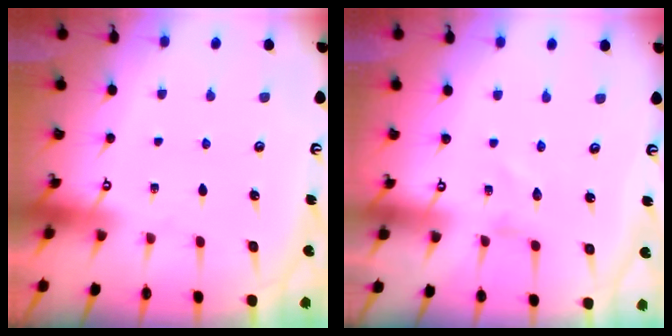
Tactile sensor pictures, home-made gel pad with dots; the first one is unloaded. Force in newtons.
{"total": 0.0}